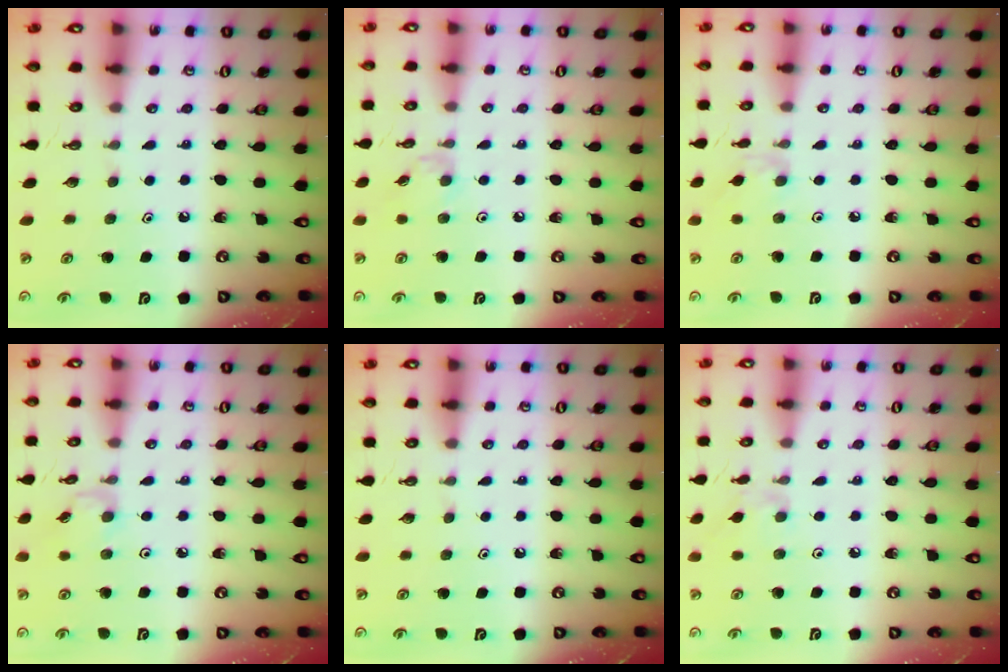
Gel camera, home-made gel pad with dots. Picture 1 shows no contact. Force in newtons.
{"total": 4.1, "press": 4.0, "slide": 0.5}
{"total": 2.0, "press": 1.9, "slide": 0.5}
{"total": 2.7, "press": 2.7, "slide": 0.5}
{"total": 0.0}
{"total": 3.1, "press": 3.0, "slide": 0.6}